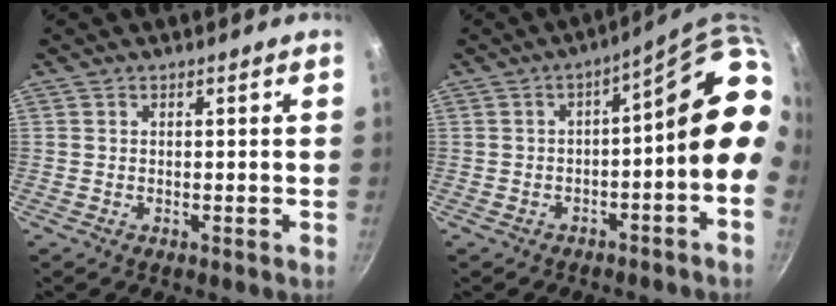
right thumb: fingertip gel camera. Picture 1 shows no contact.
{"total": 12.6, "force": [-1.1, 4.9, 11.6], "torque": [-0.116, 0.052, -0.015]}